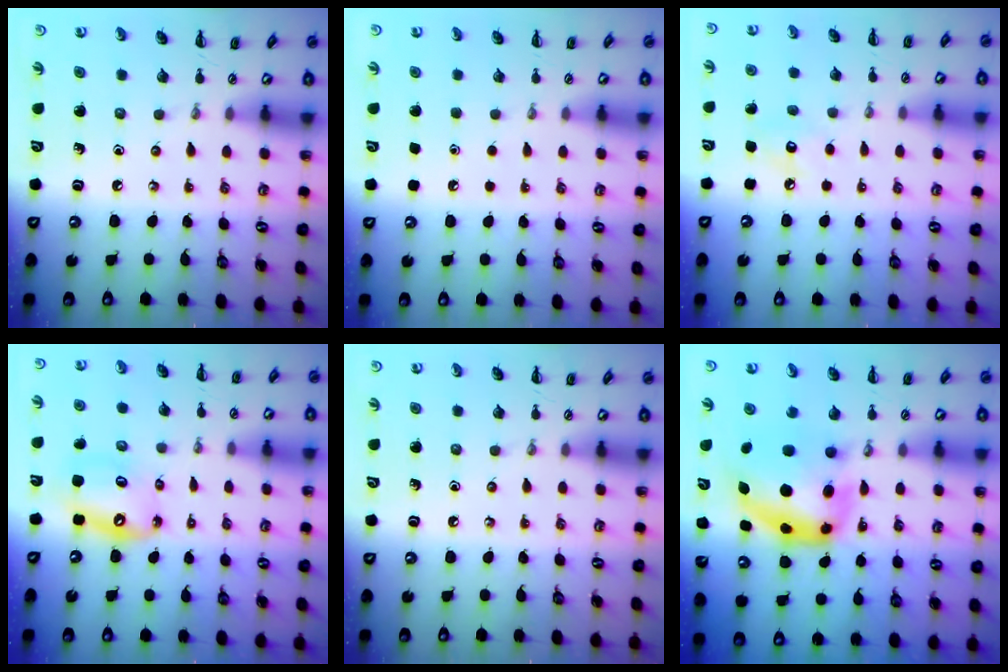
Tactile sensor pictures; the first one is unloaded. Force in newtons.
{"total": 1.7, "press": 1.7, "slide": 0.1}
{"total": 5.6, "press": 5.4, "slide": 1.4}
{"total": 10.1, "press": 9.8, "slide": 2.6}
{"total": 0.0}
{"total": 9.1, "press": 8.8, "slide": 2.2}